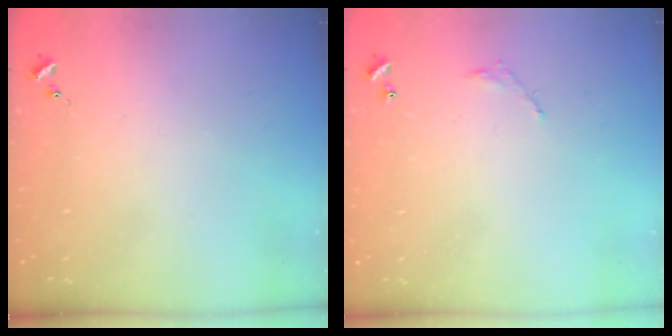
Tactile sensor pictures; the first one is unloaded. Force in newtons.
{"total": 4.3, "press": 4.3, "slide": 0.2}